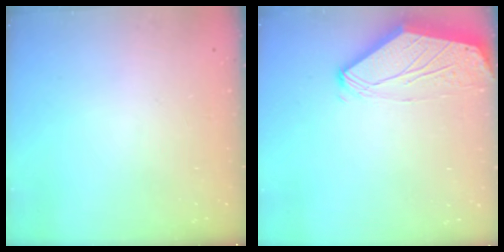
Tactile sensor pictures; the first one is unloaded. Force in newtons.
{"total": 0.0}